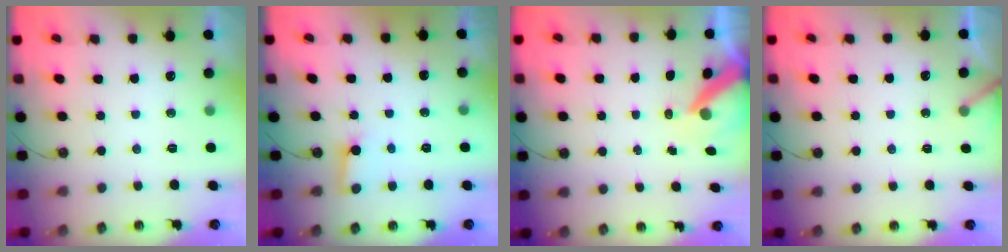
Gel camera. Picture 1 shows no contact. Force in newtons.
{"total": 2.8, "press": 2.8, "slide": 0.1}
{"total": 8.5, "press": 8.4, "slide": 0.8}
{"total": 2.8, "press": 2.8, "slide": 0.2}